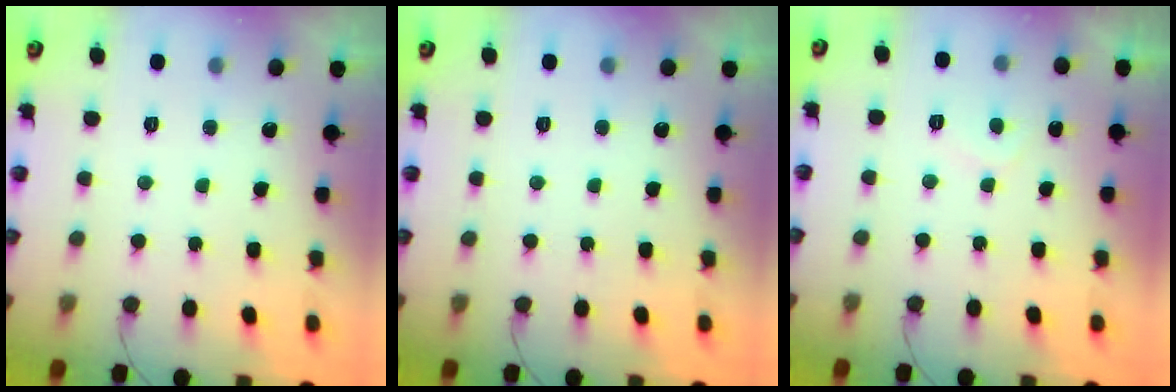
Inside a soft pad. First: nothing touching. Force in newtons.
{"total": 0.0}
{"total": 2.2, "press": 2.1, "slide": 0.5}